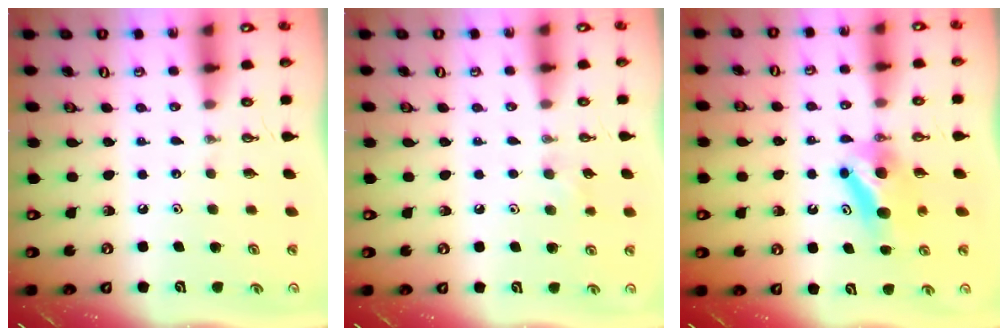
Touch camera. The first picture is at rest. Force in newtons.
{"total": 6.3, "press": 5.8, "slide": 2.5}
{"total": 7.2, "press": 7.0, "slide": 1.6}